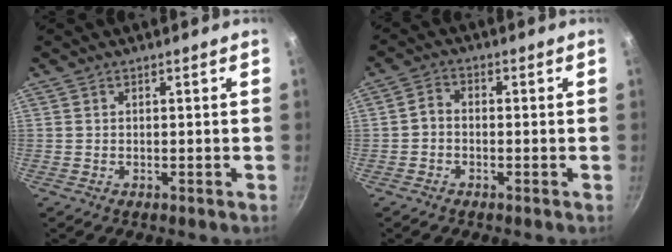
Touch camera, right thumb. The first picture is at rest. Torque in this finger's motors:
{"motor_torque": [-0.05, -0.14, -0.35, 0.11, -0.07]}